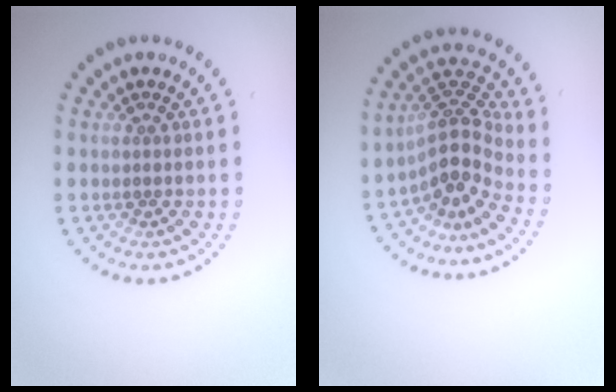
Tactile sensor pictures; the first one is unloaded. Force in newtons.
{"total": 3.9, "press": 2.8, "slide": 2.7}